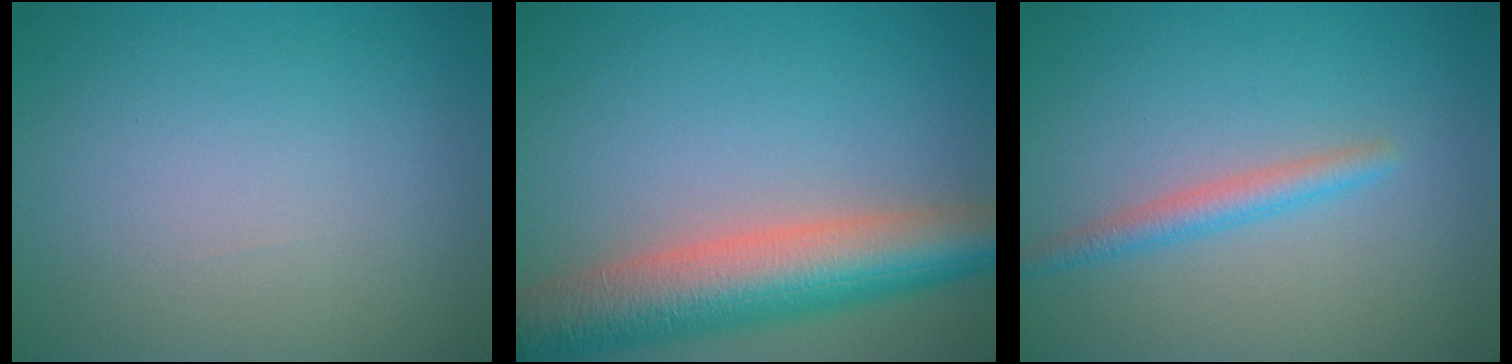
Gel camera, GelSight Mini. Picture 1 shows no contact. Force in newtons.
{"total": 9.3, "press": 9.2, "slide": 0.6}
{"total": 2.1, "press": 2.1, "slide": 0.1}